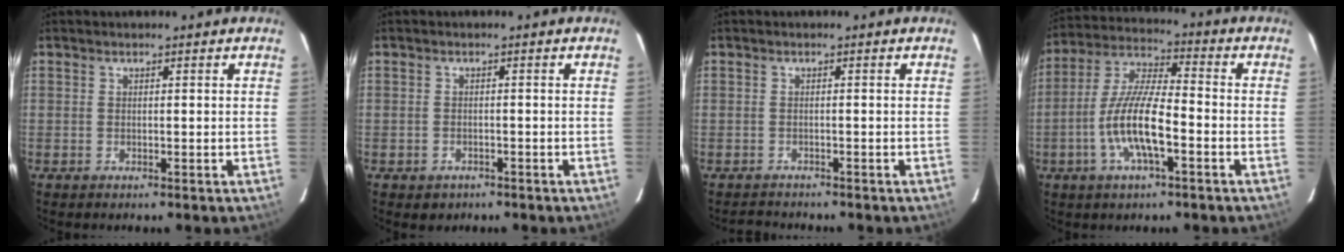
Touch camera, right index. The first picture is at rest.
{"total": 2.3, "force": [-1.3, 1.9, 0.5], "torque": [-0.015, 0.002, -0.013]}
{"total": 2.5, "force": [-2.4, 0.6, 0.0], "torque": [-0.006, 0.004, -0.041]}
{"total": 12.5, "force": [-4.3, 3.2, 11.2], "torque": [-0.235, -0.002, -0.083]}